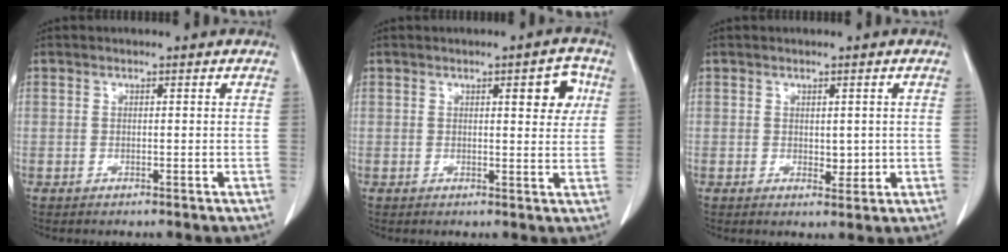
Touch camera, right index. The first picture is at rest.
{"total": 4.7, "force": [1.7, 1.3, 4.2], "torque": [-0.051, 0.002, 0.020]}
{"total": 2.1, "force": [0.1, 1.3, 1.6], "torque": [-0.018, -0.004, 0.007]}